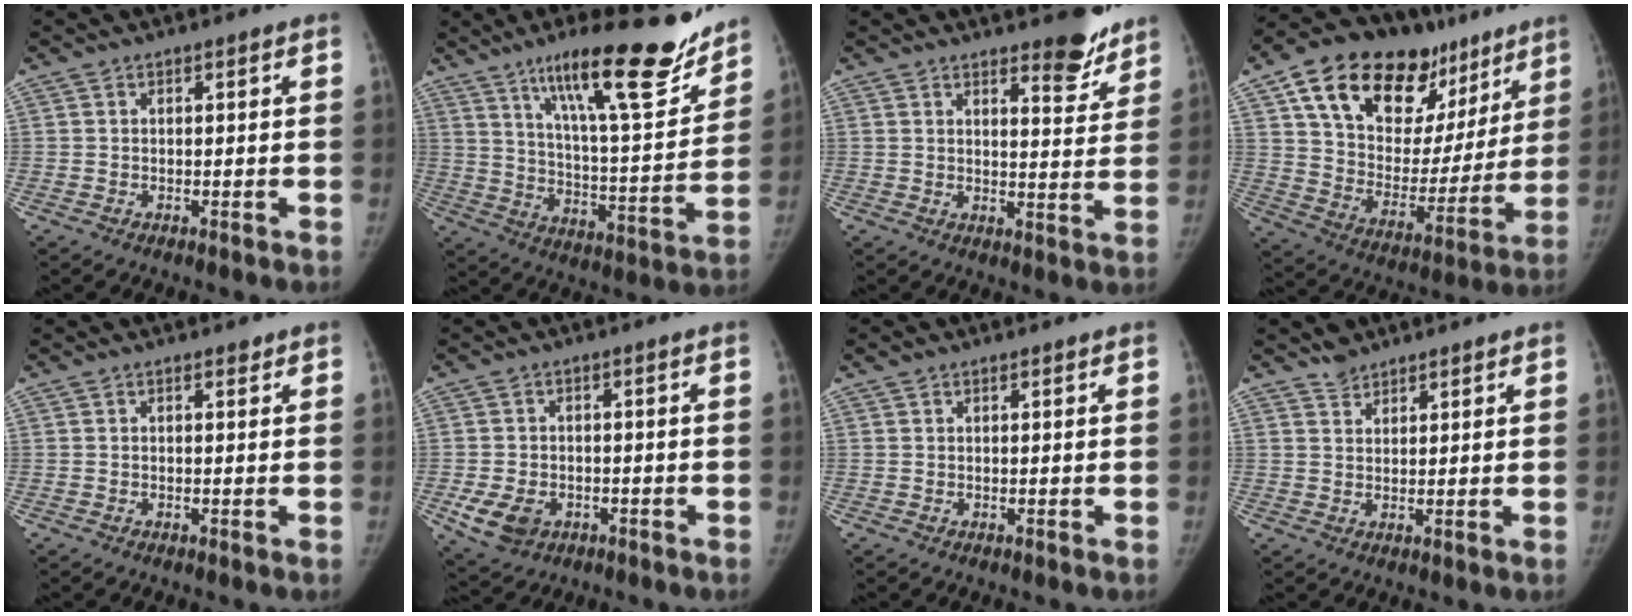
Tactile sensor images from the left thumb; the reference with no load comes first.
{"total": 22.6, "force": [15.7, 4.8, 15.6], "torque": [-0.207, -0.079, 0.253]}
{"total": 7.3, "force": [5.8, 2.3, 3.7], "torque": [-0.021, -0.045, 0.079]}
{"total": 28.7, "force": [16.4, 16.5, 16.9], "torque": [-0.220, -0.010, 0.267]}
{"total": 0.6, "force": [0.5, 0.3, 0.2], "torque": [-0.003, -0.004, 0.005]}
{"total": 6.8, "force": [-2.5, 5.0, 3.8], "torque": [-0.063, 0.005, -0.033]}
{"total": 1.0, "force": [0.7, 0.7, 0.2], "torque": [0.002, 0.002, 0.010]}
{"total": 2.8, "force": [2.5, 1.3, 0.2], "torque": [0.011, -0.014, 0.041]}